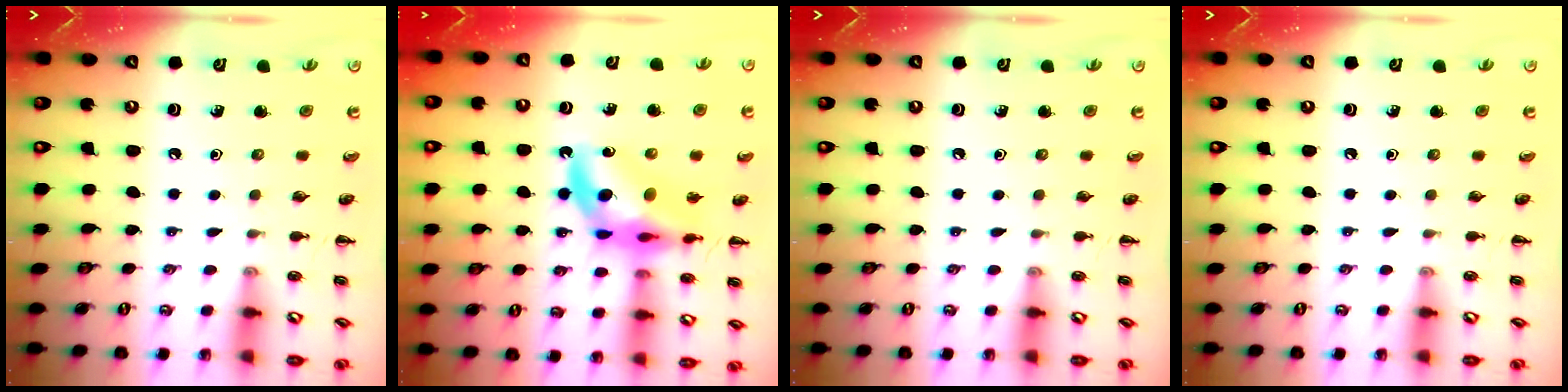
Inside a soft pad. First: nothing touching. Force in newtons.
{"total": 13.2, "press": 12.6, "slide": 4.2}
{"total": 0.0}
{"total": 0.0}